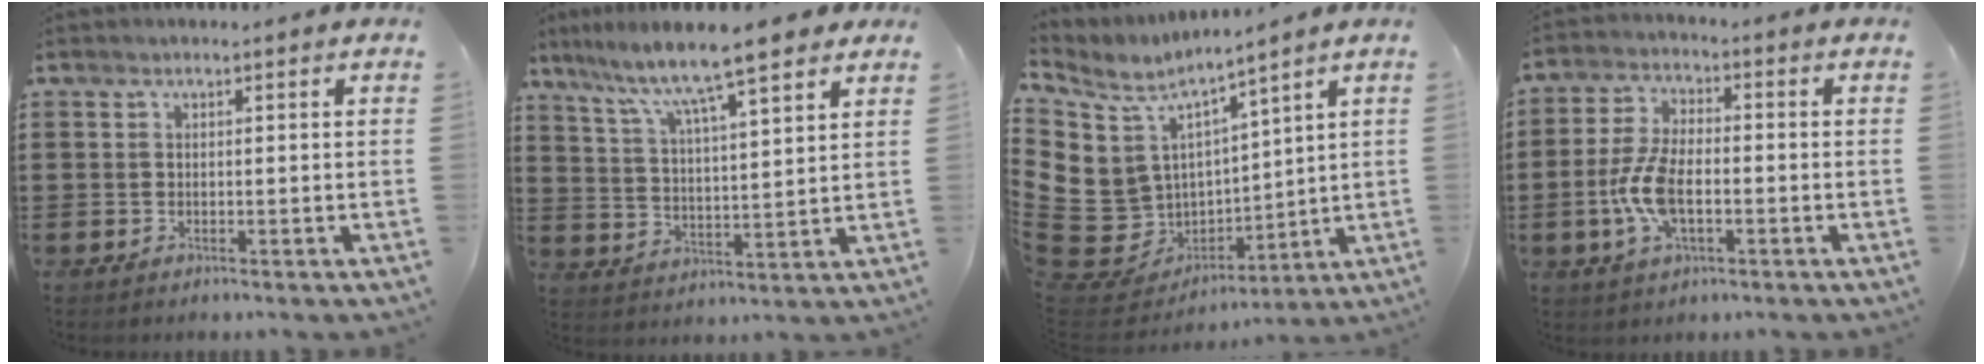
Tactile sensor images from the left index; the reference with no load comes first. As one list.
[{"total": 8.0, "force": [6.7, 0.5, 4.4], "torque": [-0.112, -0.038, 0.110]}, {"total": 9.0, "force": [2.2, 8.5, 2.3], "torque": [-0.116, -0.046, 0.049]}, {"total": 8.0, "force": [-1.8, 3.6, 6.9], "torque": [-0.166, -0.006, -0.041]}]